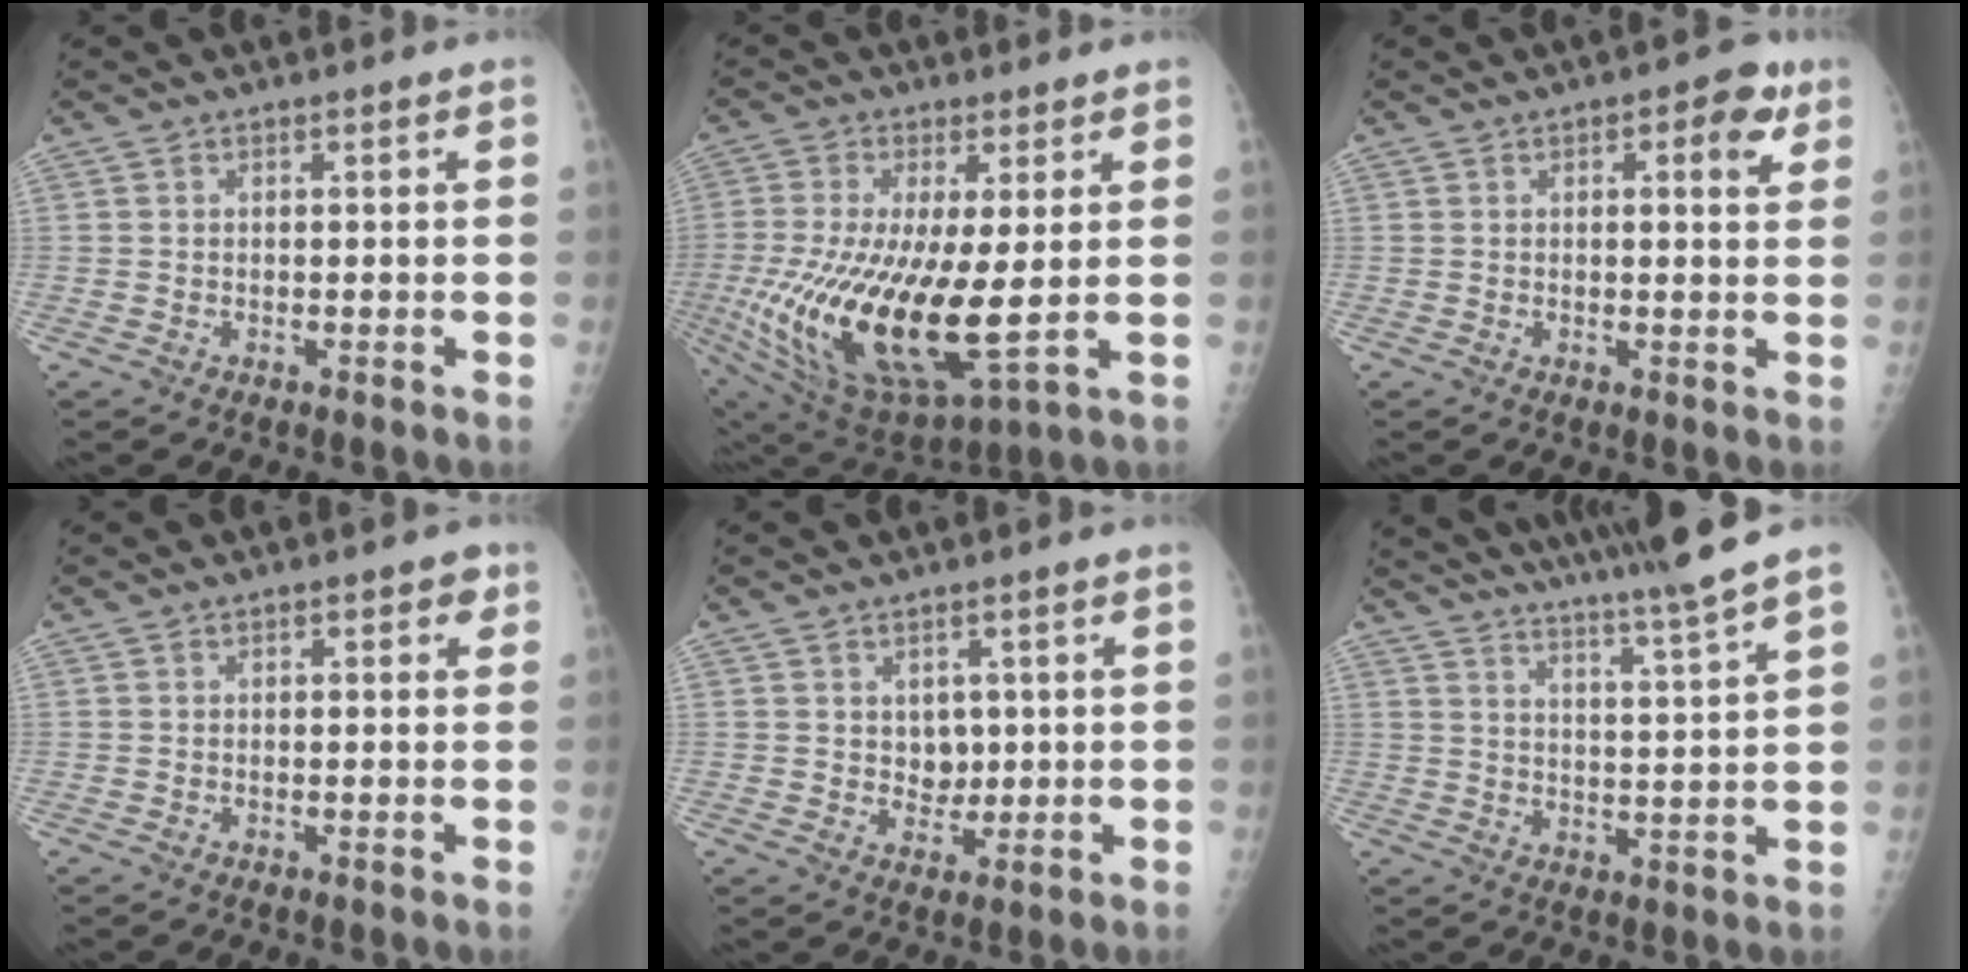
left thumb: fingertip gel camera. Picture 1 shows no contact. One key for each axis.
{"total": 22.4, "fx": -1.9, "fy": 8.1, "fz": 20.8, "tx": -0.441, "ty": -0.046, "tz": -0.012}
{"total": 5.4, "fx": 2.4, "fy": 2.1, "fz": 4.4, "tx": -0.040, "ty": -0.004, "tz": 0.022}
{"total": 2.9, "fx": 1.2, "fy": 1.3, "fz": 2.2, "tx": -0.014, "ty": 0.001, "tz": 0.010}
{"total": 4.0, "fx": 0.9, "fy": 3.1, "fz": 2.3, "tx": -0.011, "ty": -0.008, "tz": 0.019}
{"total": 14.8, "fx": 12.6, "fy": -1.6, "fz": 7.7, "tx": -0.116, "ty": -0.071, "tz": 0.187}